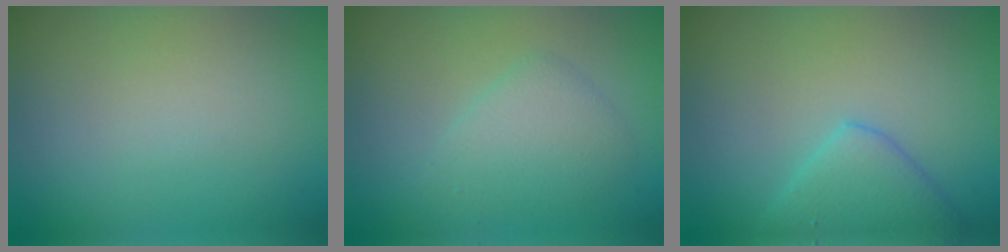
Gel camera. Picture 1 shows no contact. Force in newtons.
{"total": 2.8, "press": 2.8, "slide": 0.1}
{"total": 3.5, "press": 3.5, "slide": 0.3}